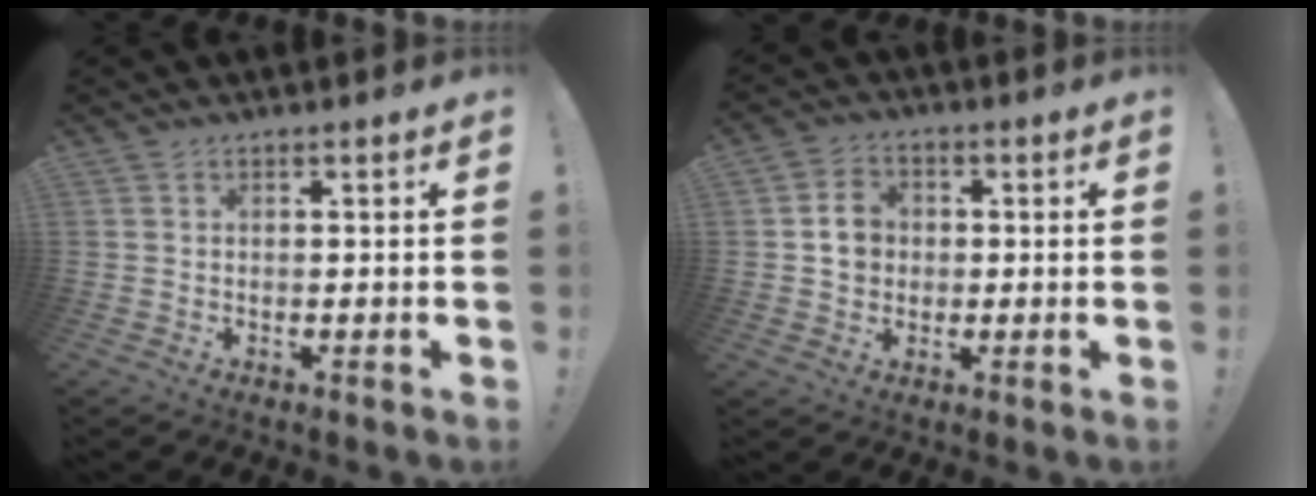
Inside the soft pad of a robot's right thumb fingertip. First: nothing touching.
{"total": 7.3, "force": [0.5, 6.6, 3.2], "torque": [-0.038, 0.009, 0.013]}